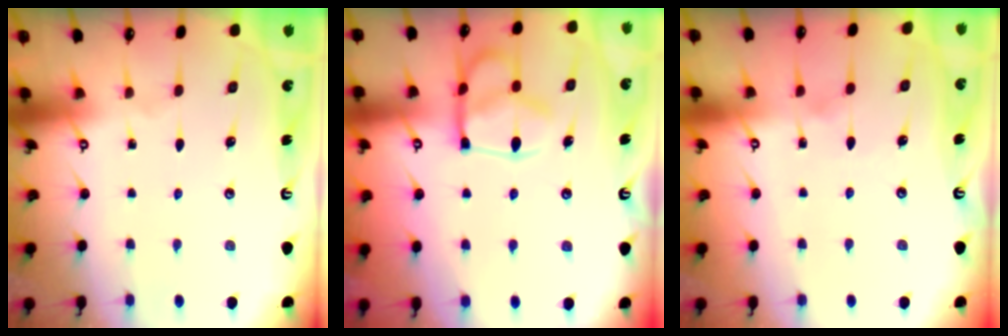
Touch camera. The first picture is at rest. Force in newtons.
{"total": 13.9, "press": 13.8, "slide": 1.5}
{"total": 3.3, "press": 3.3, "slide": 0.5}